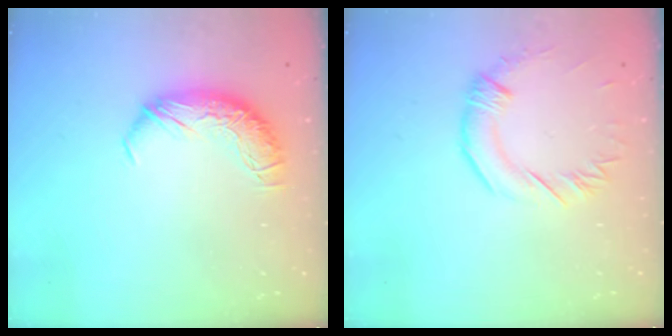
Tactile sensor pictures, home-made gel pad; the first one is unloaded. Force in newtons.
{"total": 0.8, "press": 0.7, "slide": 0.4}